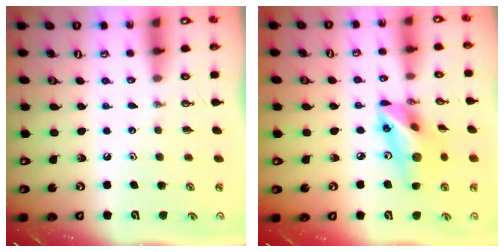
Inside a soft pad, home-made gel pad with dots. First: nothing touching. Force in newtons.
{"total": 16.3, "press": 15.9, "slide": 3.6}